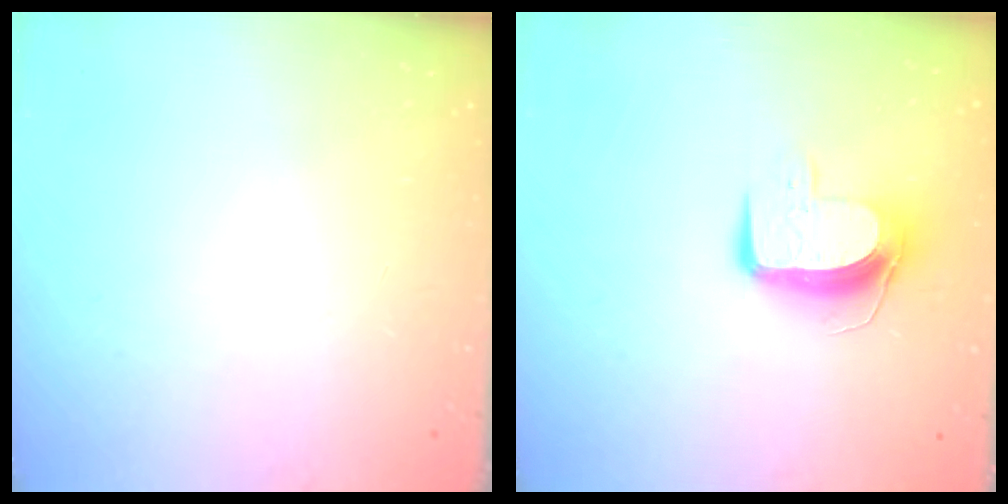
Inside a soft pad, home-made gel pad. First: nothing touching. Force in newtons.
{"total": 9.7, "press": 9.7, "slide": 0.6}